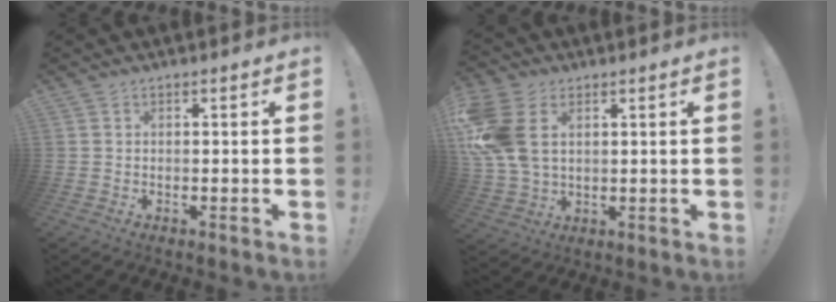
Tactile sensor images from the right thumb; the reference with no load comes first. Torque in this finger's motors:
{"motor_torque": [0.51, 0.72, 1.68, 0.34, 0.57]}